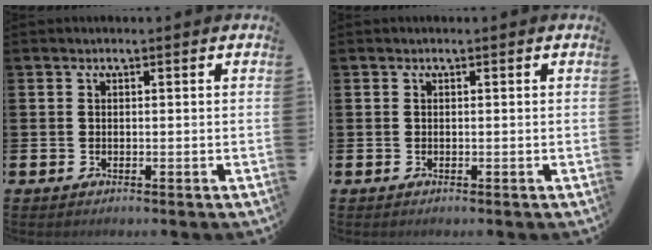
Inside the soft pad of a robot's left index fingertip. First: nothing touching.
{"total": 0.0}